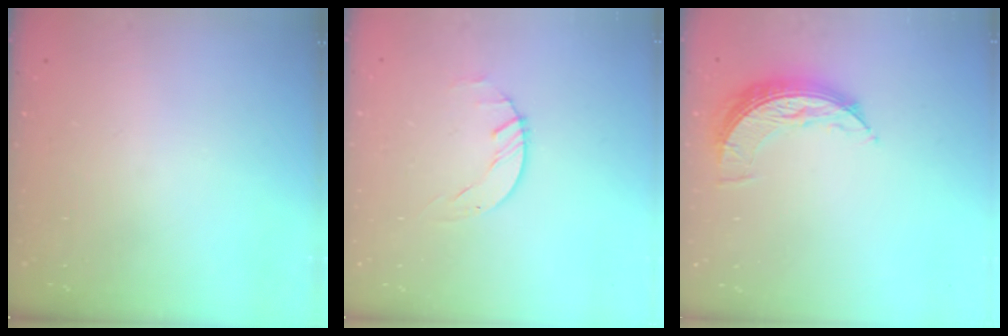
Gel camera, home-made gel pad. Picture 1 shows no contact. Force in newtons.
{"total": 0.6, "press": 0.6, "slide": 0.1}
{"total": 7.8, "press": 7.8, "slide": 0.3}